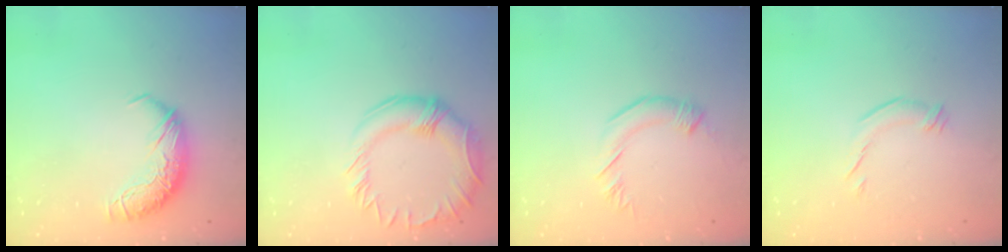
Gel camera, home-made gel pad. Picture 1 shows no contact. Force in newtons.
{"total": 6.6, "press": 6.4, "slide": 1.7}
{"total": 3.0, "press": 2.9, "slide": 0.5}
{"total": 4.7, "press": 4.6, "slide": 1.0}